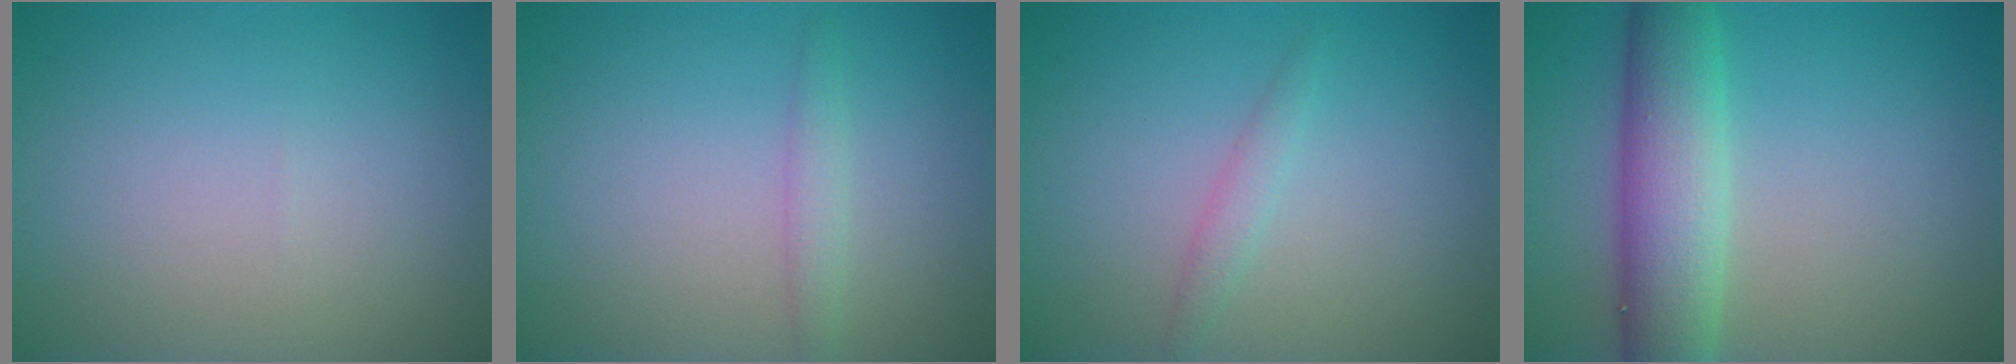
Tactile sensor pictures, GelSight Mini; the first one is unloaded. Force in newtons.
{"total": 1.3, "press": 1.3, "slide": 0.1}
{"total": 1.2, "press": 1.2, "slide": 0.1}
{"total": 6.4, "press": 6.4, "slide": 0.2}